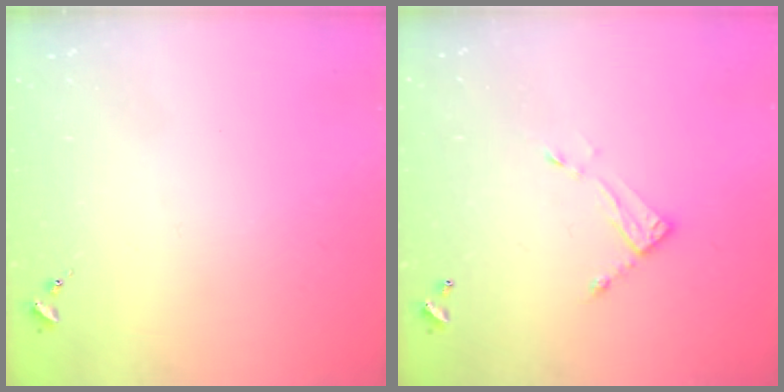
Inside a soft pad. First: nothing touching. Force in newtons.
{"total": 7.3, "press": 7.3, "slide": 0.3}